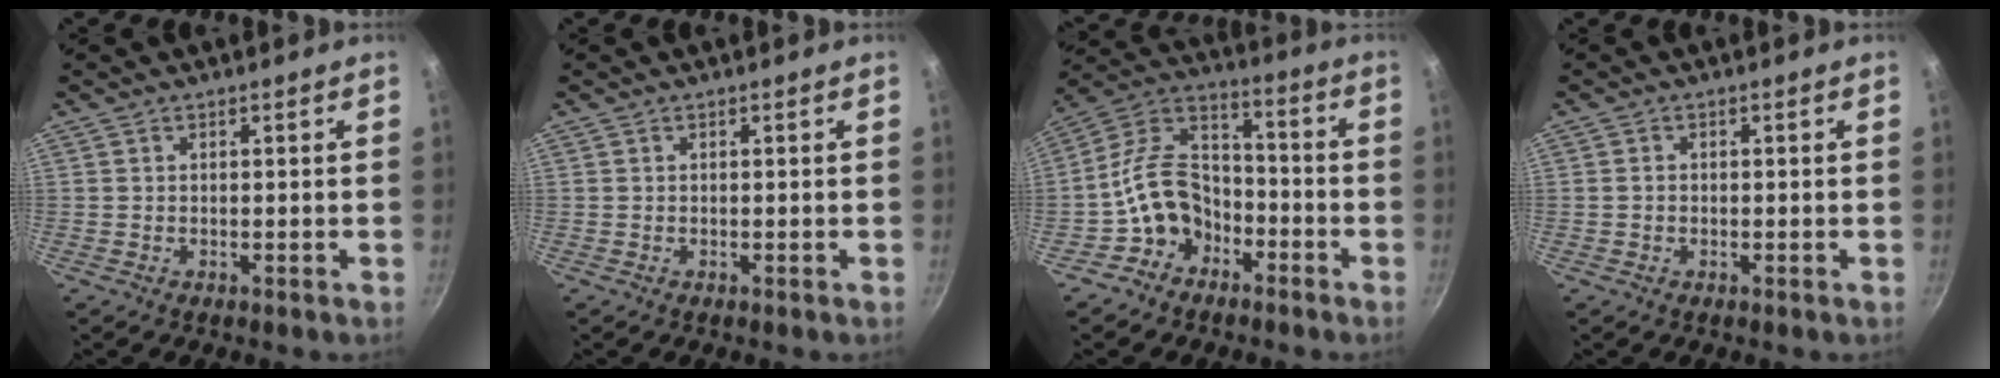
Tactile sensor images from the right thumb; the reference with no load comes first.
{"total": 0.0}
{"total": 12.7, "force": [-5.6, 9.7, 6.2], "torque": [-0.077, 0.067, -0.114]}
{"total": 1.0, "force": [-0.2, 0.9, 0.5], "torque": [-0.008, 0.003, -0.004]}